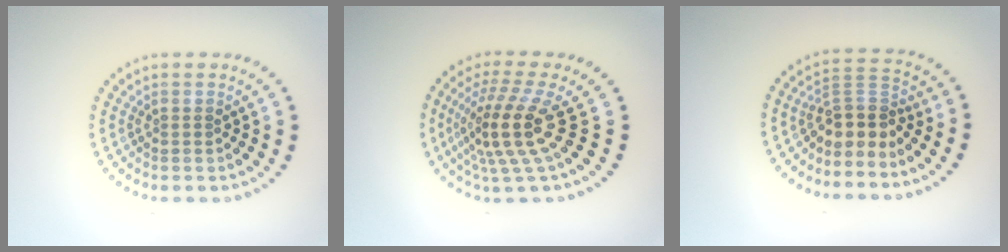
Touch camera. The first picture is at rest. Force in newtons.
{"total": 5.1, "press": 3.6, "slide": 3.5}
{"total": 3.4, "press": 2.6, "slide": 2.2}